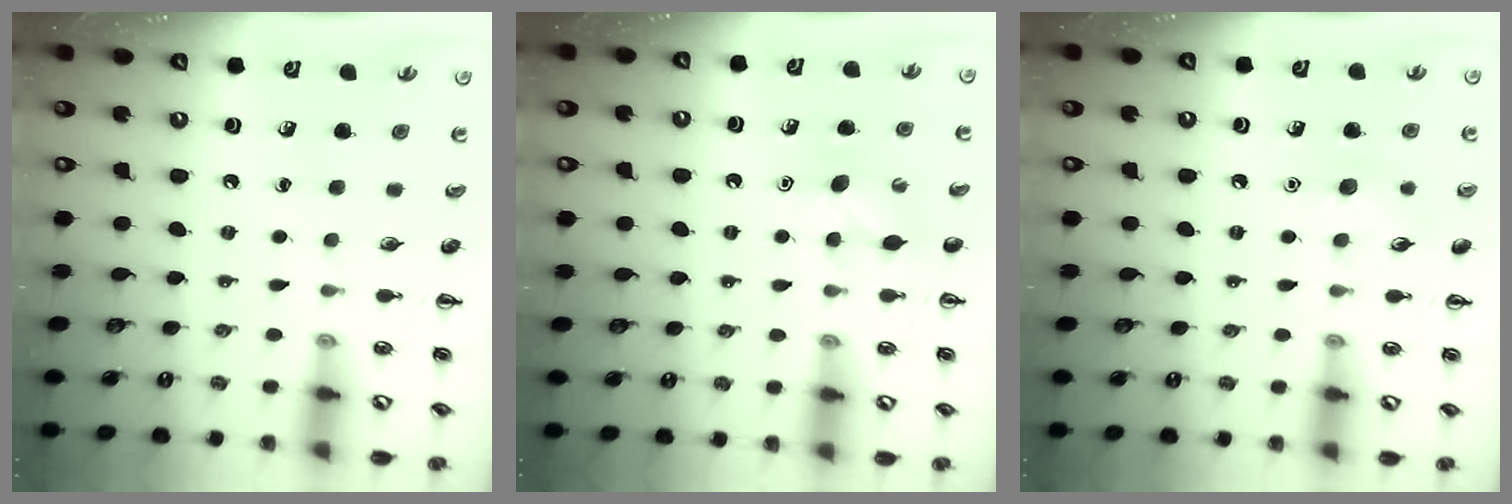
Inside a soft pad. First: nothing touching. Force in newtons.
{"total": 6.0, "press": 5.7, "slide": 1.7}
{"total": 6.0, "press": 5.8, "slide": 1.5}